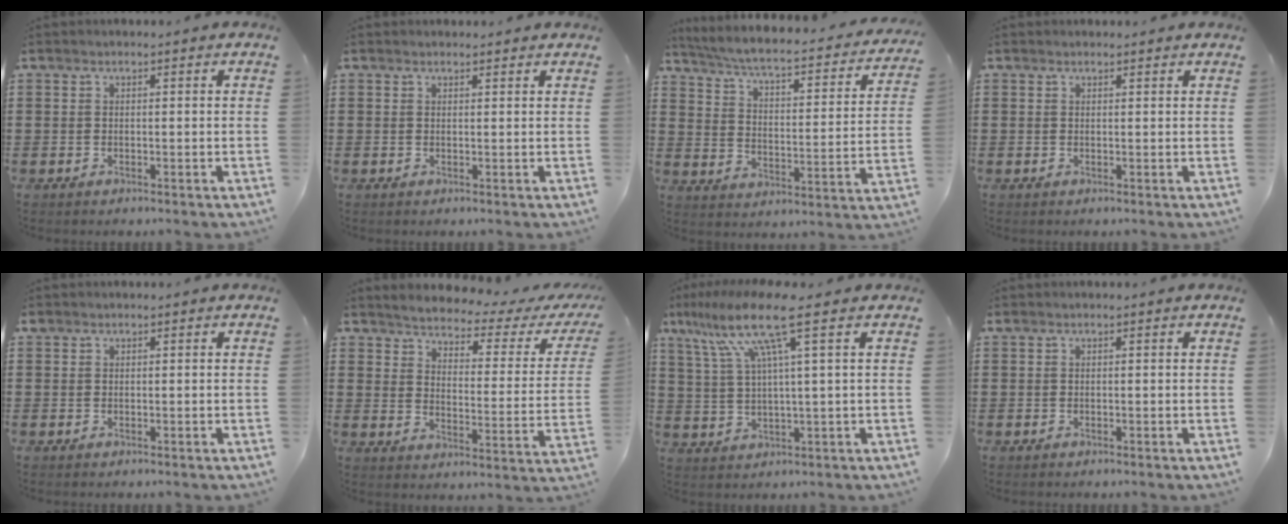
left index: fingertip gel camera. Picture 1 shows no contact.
{"total": 0.7, "force": [0.6, 0.3, 0.0], "torque": [-0.002, 0.001, 0.013]}
{"total": 4.3, "force": [3.6, 0.1, 2.4], "torque": [-0.067, -0.032, 0.050]}
{"total": 0.6, "force": [0.5, 0.2, 0.1], "torque": [-0.004, 0.001, 0.011]}
{"total": 0.5, "force": [0.3, 0.4, 0.2], "torque": [-0.005, 0.004, 0.006]}
{"total": 2.8, "force": [2.6, 0.1, 1.0], "torque": [-0.041, -0.025, 0.034]}
{"total": 11.7, "force": [6.0, 0.7, 10.0], "torque": [-0.229, -0.013, 0.092]}
{"total": 0.0}